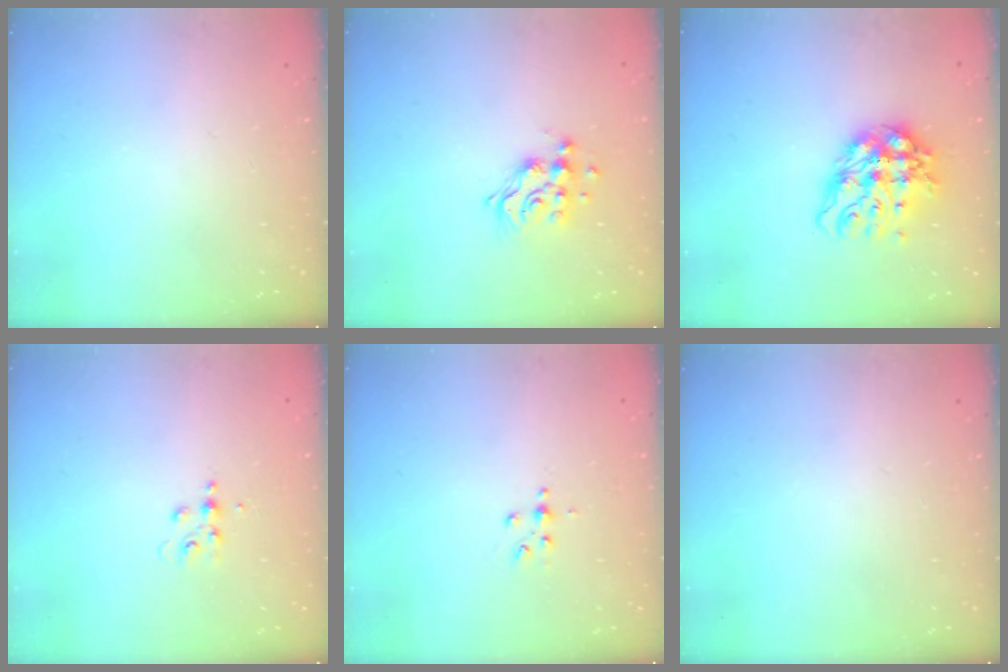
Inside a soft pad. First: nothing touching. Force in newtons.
{"total": 10.8, "press": 10.8, "slide": 0.8}
{"total": 13.0, "press": 12.9, "slide": 1.5}
{"total": 4.2, "press": 4.1, "slide": 0.5}
{"total": 2.5, "press": 2.4, "slide": 0.3}
{"total": 0.0}